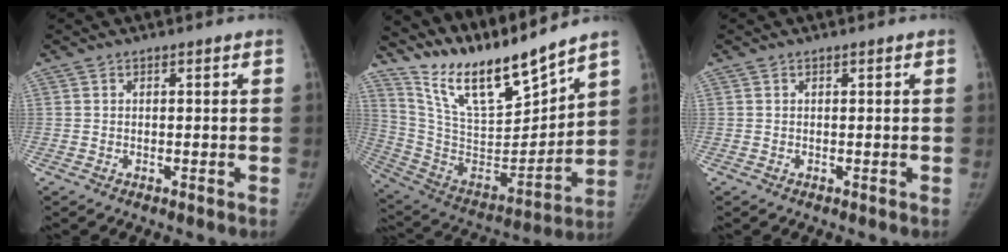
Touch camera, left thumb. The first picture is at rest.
{"total": 19.3, "force": [16.8, 3.2, 9.1], "torque": [-0.126, -0.109, 0.317]}
{"total": 0.0}